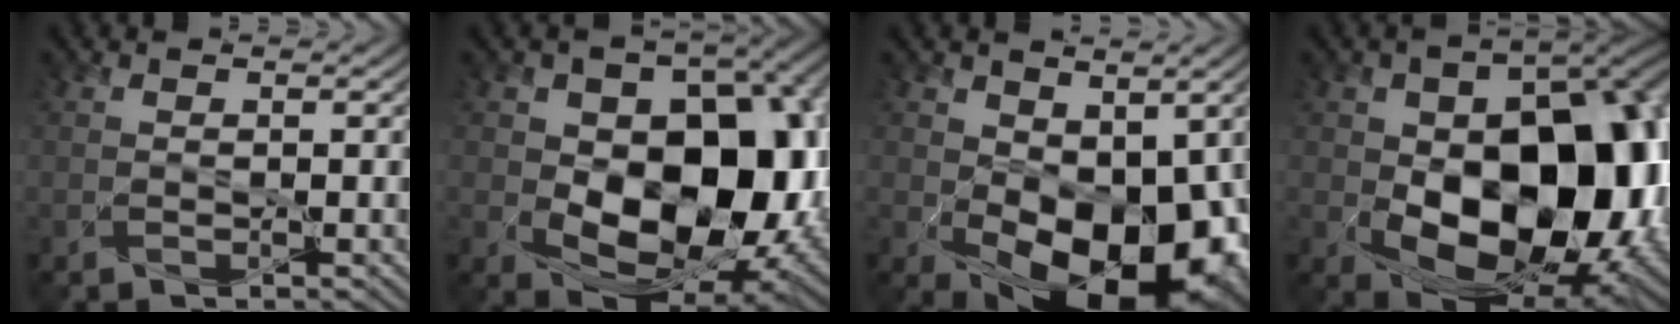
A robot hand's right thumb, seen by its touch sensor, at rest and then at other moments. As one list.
[{"total": 15.3, "force": [-1.7, 10.5, 11.0], "torque": [-0.142, -0.036, -0.016]}, {"total": 12.3, "force": [-1.2, 8.3, 9.0], "torque": [-0.135, -0.049, -0.003]}, {"total": 18.5, "force": [-2.8, 12.1, 13.7], "torque": [-0.179, -0.042, -0.024]}]